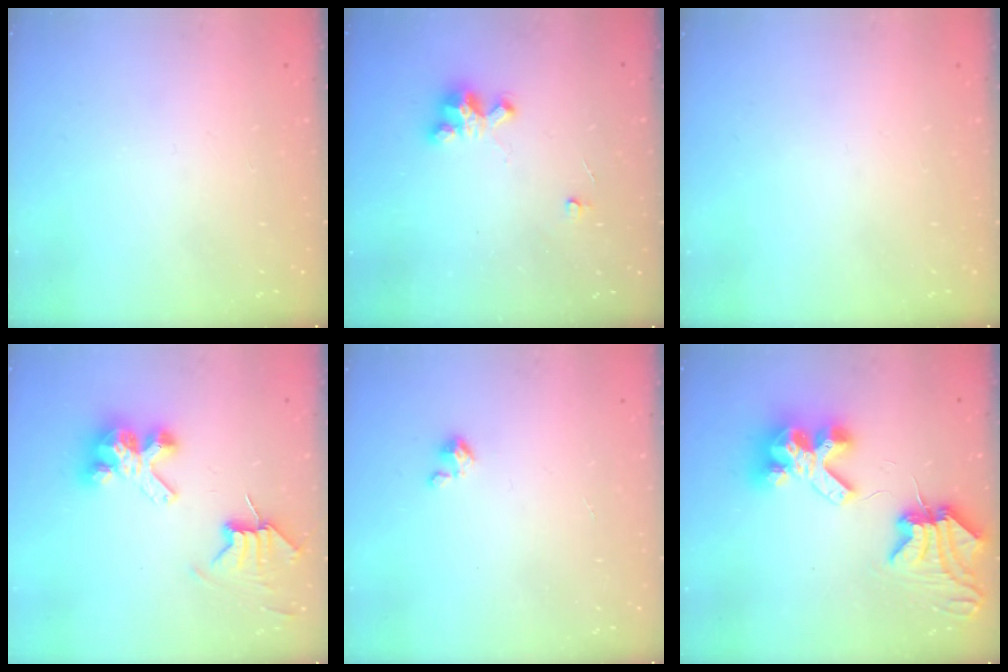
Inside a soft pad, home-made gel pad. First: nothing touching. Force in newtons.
{"total": 3.9, "press": 3.9, "slide": 0.1}
{"total": 0.0}
{"total": 9.3, "press": 9.2, "slide": 0.8}
{"total": 2.5, "press": 2.5, "slide": 0.3}
{"total": 12.2, "press": 12.1, "slide": 1.7}